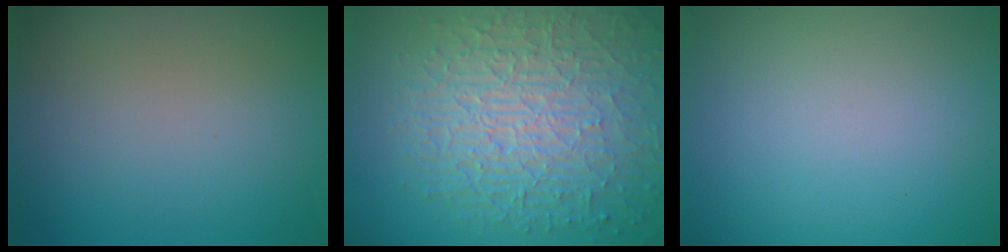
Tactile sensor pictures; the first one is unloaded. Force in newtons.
{"total": 10.0, "press": 6.5, "slide": 7.6}
{"total": 0.0}